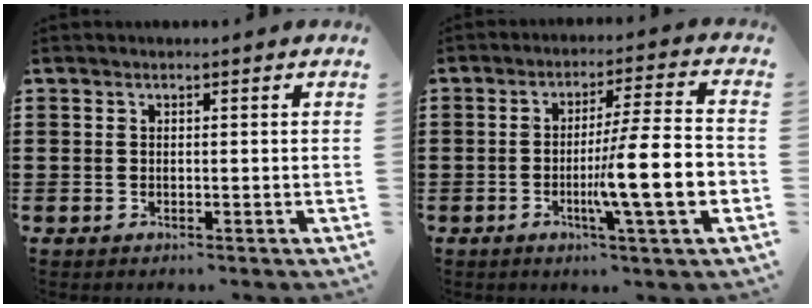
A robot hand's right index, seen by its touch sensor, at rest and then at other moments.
{"total": 11.9, "force": [-3.0, 0.8, 11.5], "torque": [-0.189, -0.014, -0.060]}